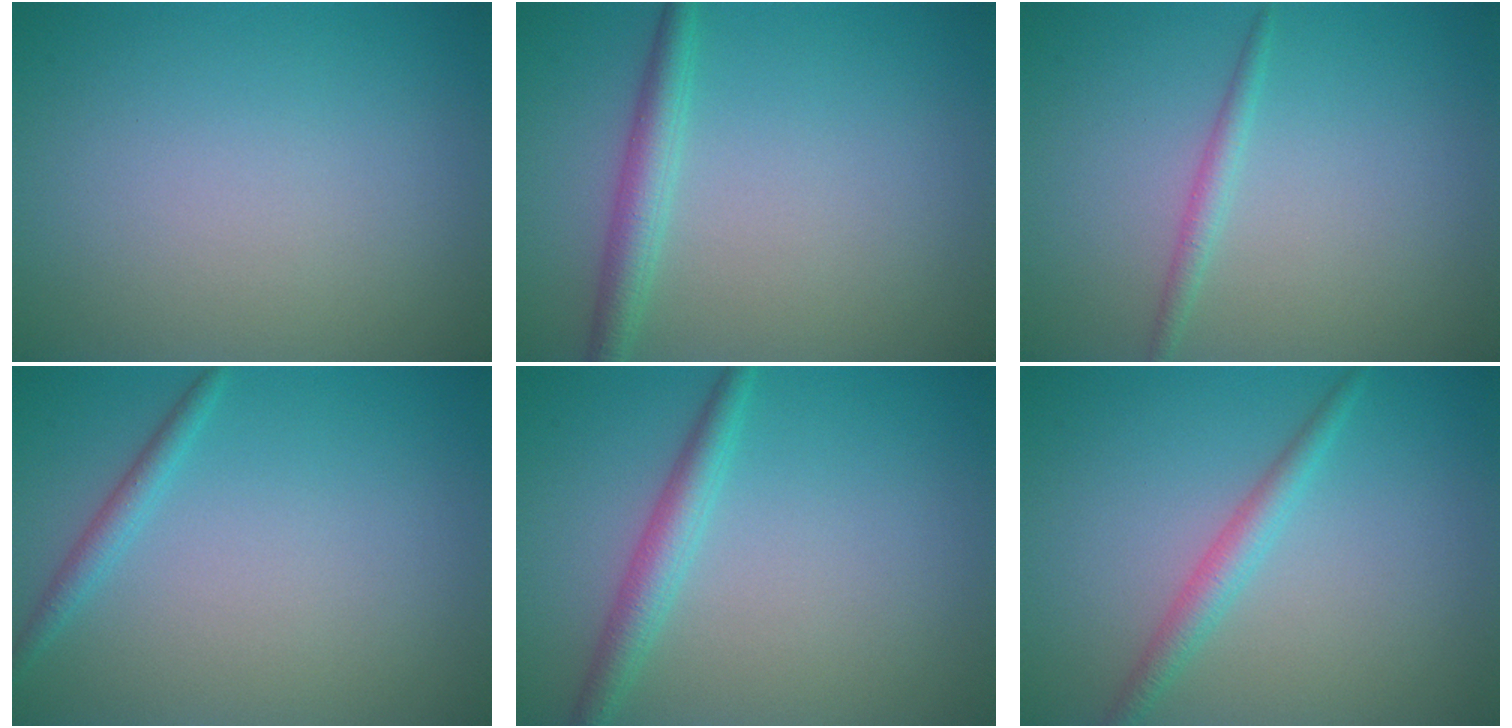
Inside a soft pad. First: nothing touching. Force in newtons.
{"total": 2.6, "press": 2.6, "slide": 0.1}
{"total": 1.3, "press": 1.3, "slide": 0.1}
{"total": 1.5, "press": 1.5, "slide": 0.1}
{"total": 2.6, "press": 2.6, "slide": 0.1}
{"total": 2.1, "press": 2.1, "slide": 0.1}